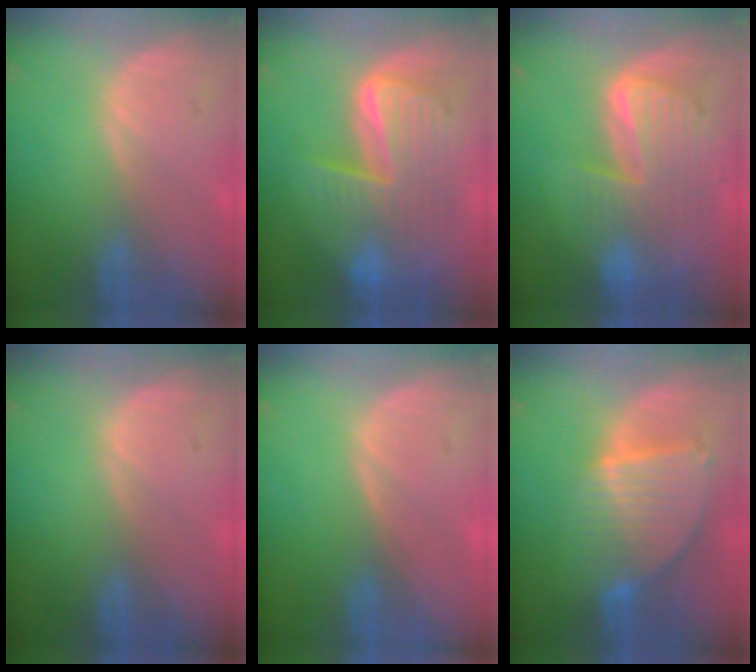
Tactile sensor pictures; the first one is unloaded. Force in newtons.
{"total": 10.4, "press": 10.4, "slide": 0.9}
{"total": 10.1, "press": 8.7, "slide": 5.1}
{"total": 0.0}
{"total": 0.0}
{"total": 8.5, "press": 7.4, "slide": 4.1}